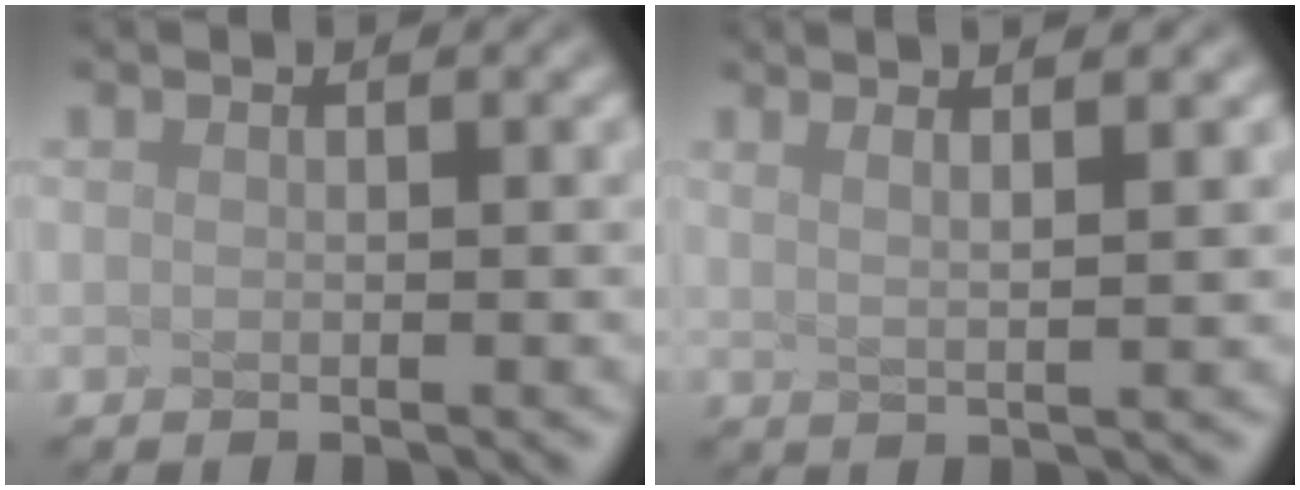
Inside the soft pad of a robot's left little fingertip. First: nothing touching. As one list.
[{"total": 3.4, "force": [2.2, 0.4, 2.5], "torque": [-0.050, 0.022, 0.031]}]